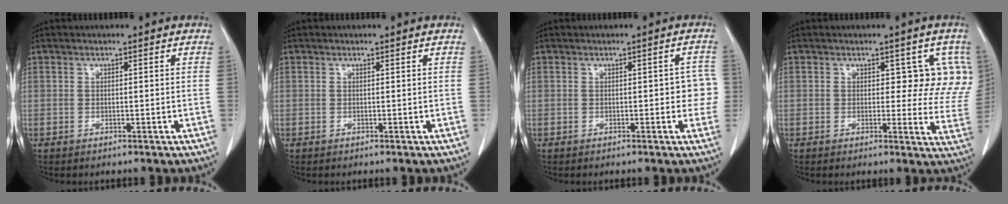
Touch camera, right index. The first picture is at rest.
{"total": 0.0}
{"total": 4.0, "force": [-0.3, 1.8, 3.6], "torque": [-0.019, 0.016, -0.008]}
{"total": 7.3, "force": [2.7, 4.3, 5.2], "torque": [-0.023, 0.000, 0.024]}